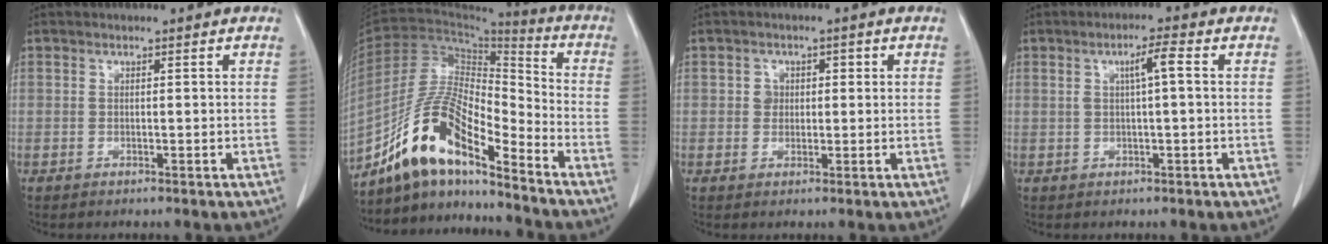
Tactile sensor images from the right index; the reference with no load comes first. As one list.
[{"total": 14.0, "force": [-10.8, 2.8, 8.5], "torque": [-0.171, 0.018, -0.196]}, {"total": 2.3, "force": [0.3, 2.1, 1.0], "torque": [-0.012, 0.009, 0.004]}, {"total": 3.5, "force": [0.8, 0.2, 3.4], "torque": [-0.059, 0.008, 0.014]}]